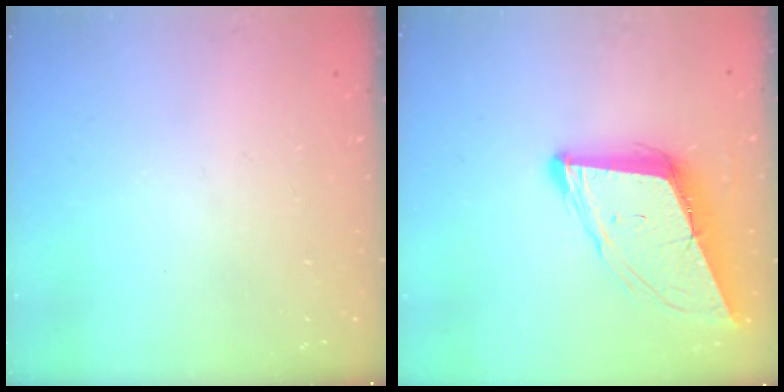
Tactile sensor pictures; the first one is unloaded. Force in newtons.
{"total": 11.4, "press": 10.8, "slide": 3.7}